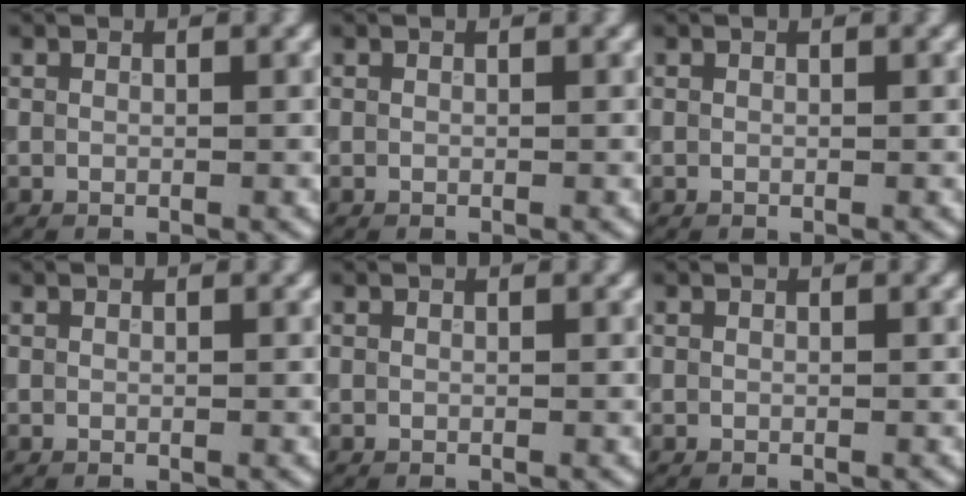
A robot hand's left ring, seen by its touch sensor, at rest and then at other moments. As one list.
[{"total": 0.0}, {"total": 0.0}, {"total": 0.0}, {"total": 0.0}, {"total": 0.0}]